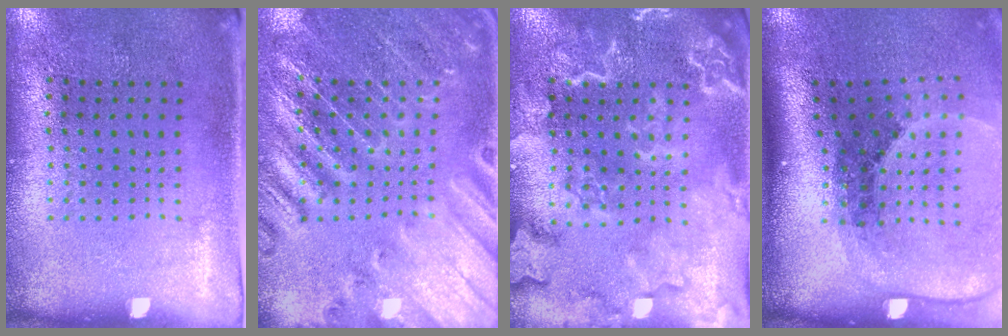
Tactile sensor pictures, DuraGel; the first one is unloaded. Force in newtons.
{"total": 3.0, "press": 3.0, "slide": 0.3}
{"total": 3.3, "press": 3.3, "slide": 0.4}
{"total": 2.6, "press": 1.9, "slide": 1.8}